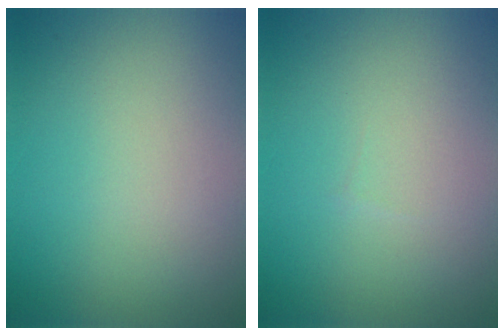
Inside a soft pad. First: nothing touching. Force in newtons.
{"total": 0.0}